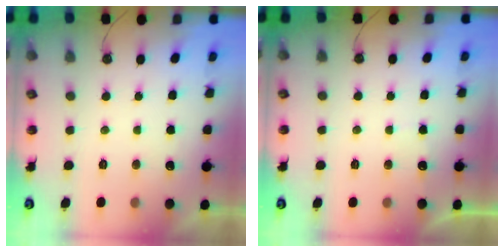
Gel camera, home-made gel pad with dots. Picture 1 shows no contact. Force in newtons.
{"total": 2.5, "press": 2.5, "slide": 0.5}